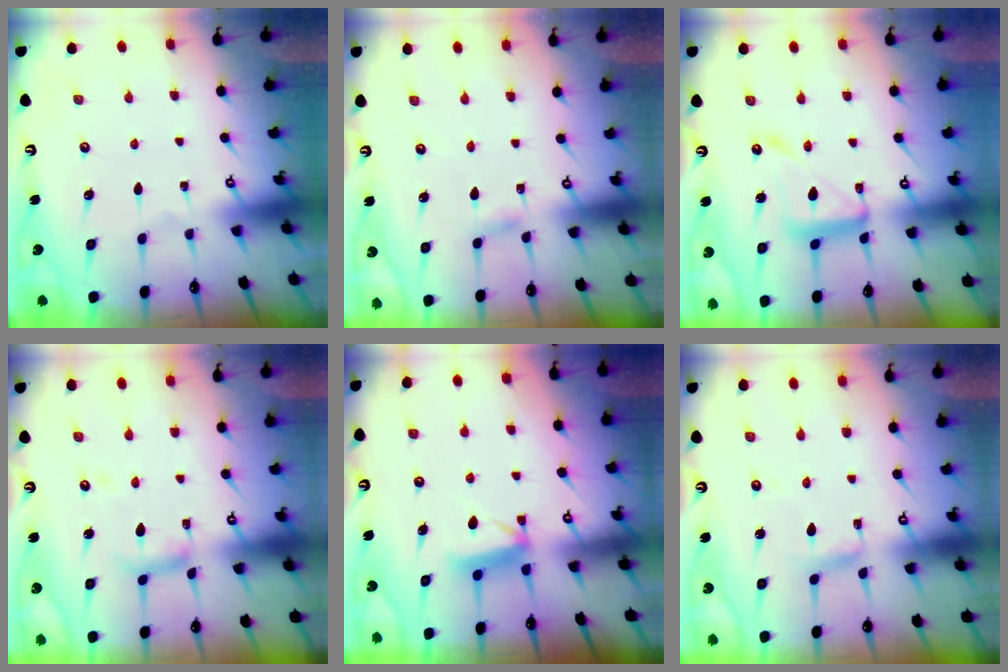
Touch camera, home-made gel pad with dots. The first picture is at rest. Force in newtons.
{"total": 2.9, "press": 2.9, "slide": 0.4}
{"total": 12.5, "press": 12.4, "slide": 1.1}
{"total": 7.8, "press": 7.8, "slide": 0.5}
{"total": 6.7, "press": 6.7, "slide": 0.7}
{"total": 2.3, "press": 2.3, "slide": 0.2}